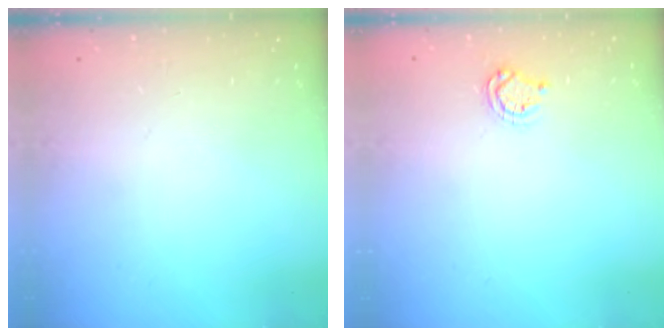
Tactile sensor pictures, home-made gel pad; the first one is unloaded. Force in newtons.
{"total": 4.0, "press": 4.0, "slide": 0.5}